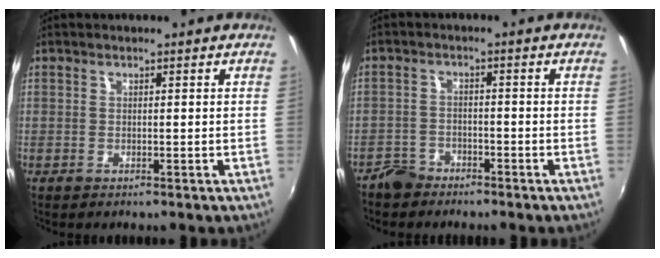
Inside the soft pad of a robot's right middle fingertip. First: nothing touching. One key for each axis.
{"total": 4.4, "fx": -3.6, "fy": 2.5, "fz": 0.7, "tx": -0.027, "ty": 0.008, "tz": -0.069}